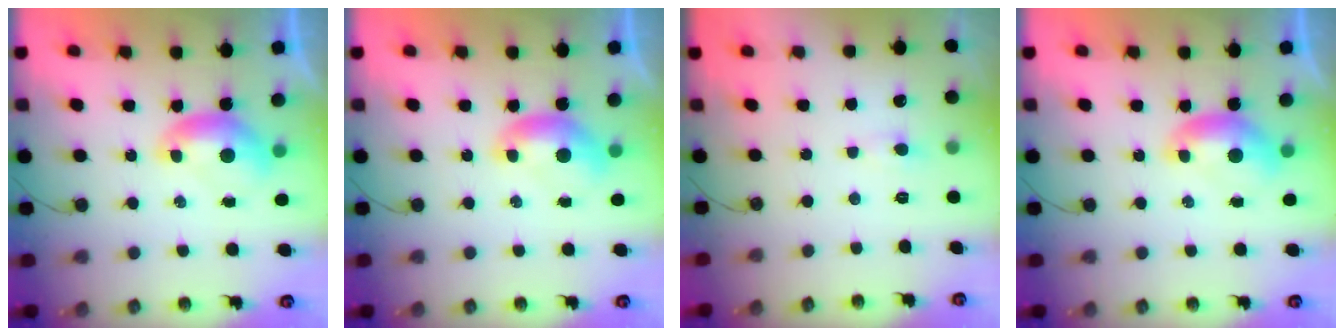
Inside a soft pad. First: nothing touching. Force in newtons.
{"total": 0.0}
{"total": 0.8, "press": 0.6, "slide": 0.5}
{"total": 0.0}